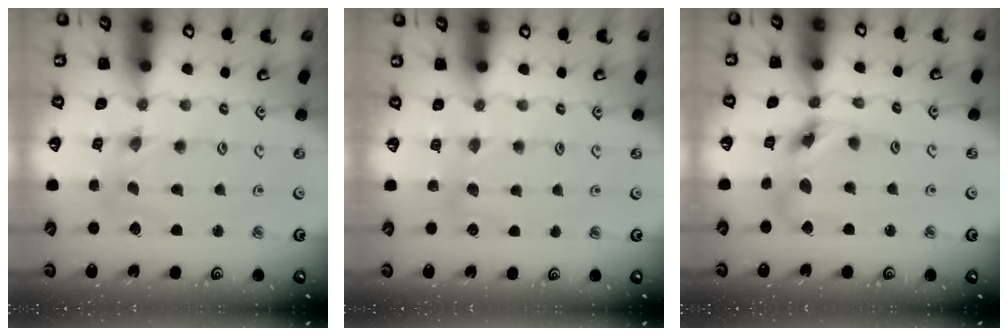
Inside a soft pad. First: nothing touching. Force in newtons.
{"total": 4.6, "press": 4.6, "slide": 0.4}
{"total": 12.1, "press": 12.1, "slide": 1.4}